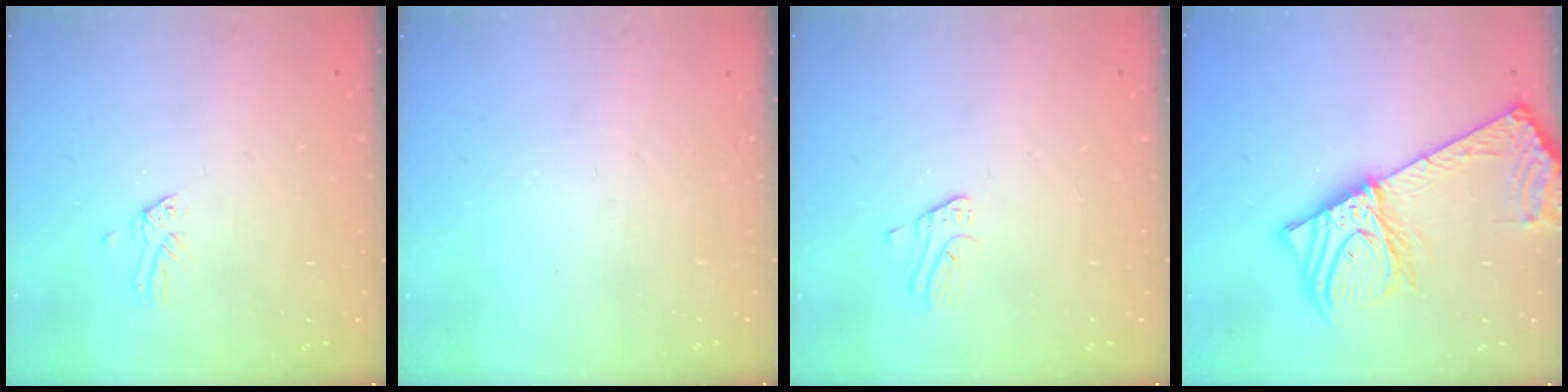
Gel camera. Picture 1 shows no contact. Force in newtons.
{"total": 0.0}
{"total": 1.3, "press": 1.3, "slide": 0.1}
{"total": 18.5, "press": 18.2, "slide": 3.7}